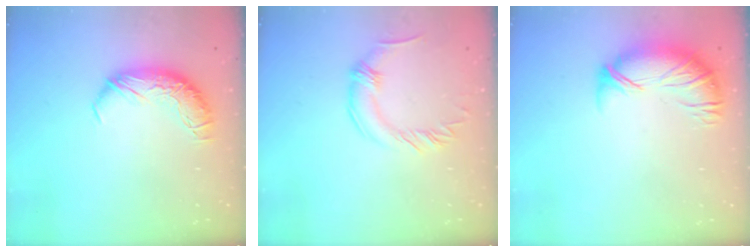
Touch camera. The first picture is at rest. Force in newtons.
{"total": 0.0}
{"total": 4.2, "press": 3.7, "slide": 1.9}